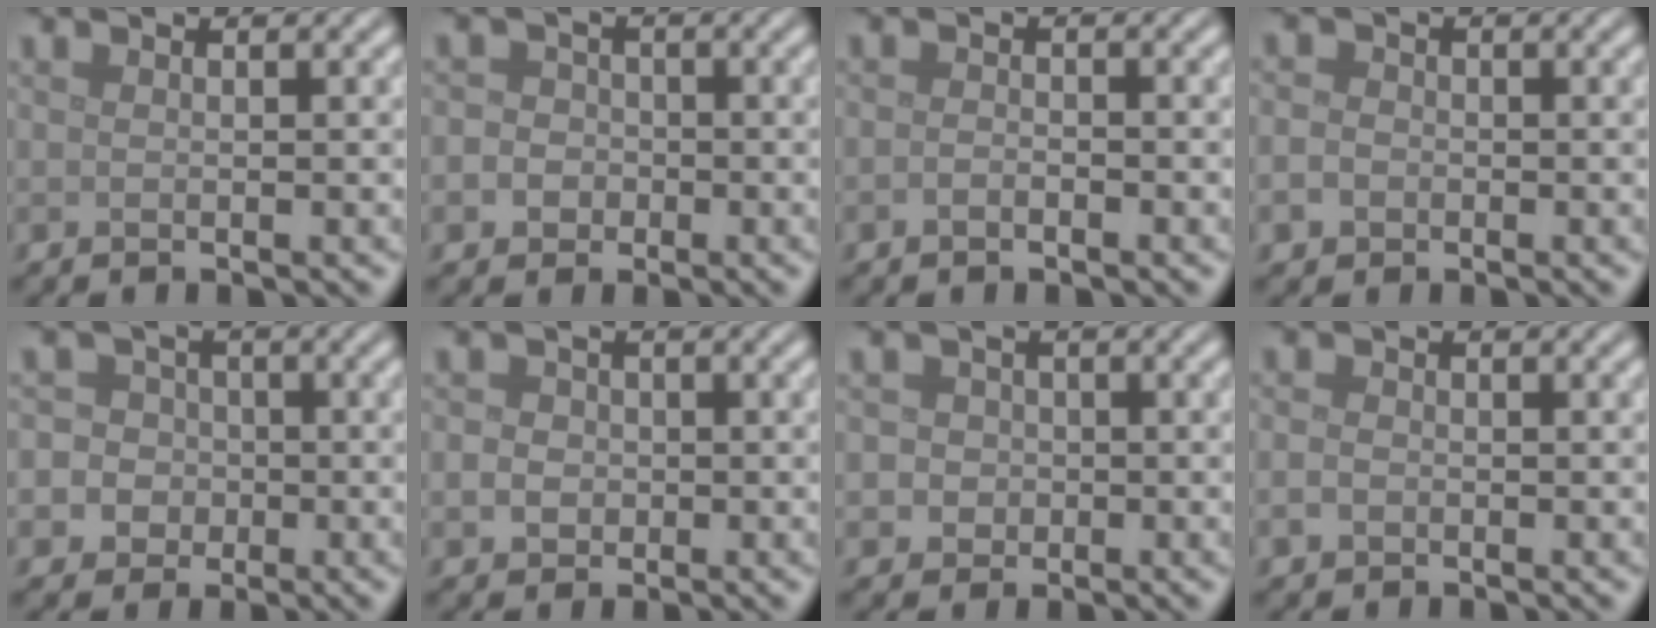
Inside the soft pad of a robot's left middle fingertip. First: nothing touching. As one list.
[{"total": 3.8, "force": [-1.3, 3.4, 1.0], "torque": [0.003, 0.004, -0.042]}, {"total": 1.0, "force": [-0.6, 0.5, 0.6], "torque": [-0.013, 0.002, -0.014]}, {"total": 2.2, "force": [-0.7, 1.8, 0.9], "torque": [-0.007, 0.001, -0.017]}, {"total": 8.0, "force": [-2.4, 7.5, 1.6], "torque": [-0.037, -0.006, -0.074]}, {"total": 3.1, "force": [-0.5, 2.8, 1.2], "torque": [-0.011, 0.007, -0.026]}, {"total": 3.7, "force": [-0.6, 3.5, 1.0], "torque": [0.005, 0.015, -0.031]}, {"total": 1.3, "force": [-0.5, 1.0, 0.6], "torque": [-0.013, 0.000, -0.015]}]